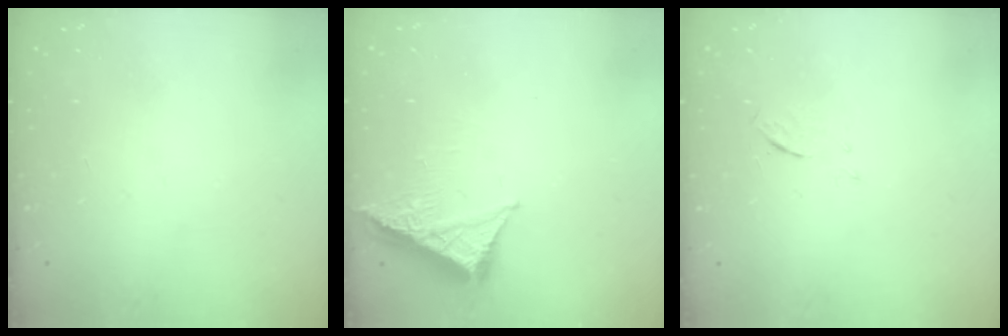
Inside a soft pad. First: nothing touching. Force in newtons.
{"total": 6.0, "press": 5.9, "slide": 0.8}
{"total": 3.6, "press": 3.4, "slide": 1.4}